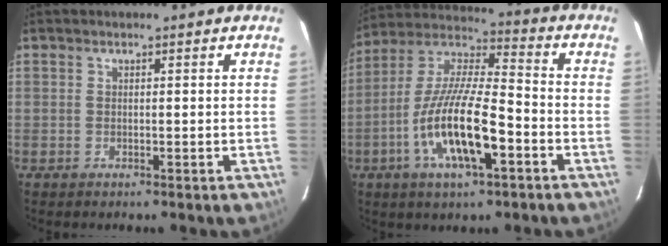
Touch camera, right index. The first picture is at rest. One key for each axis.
{"total": 16.5, "fx": -6.3, "fy": 4.6, "fz": 14.6, "tx": -0.294, "ty": -0.013, "tz": -0.119}